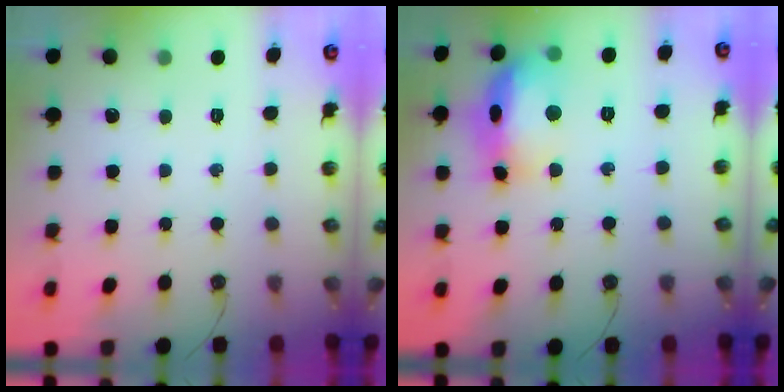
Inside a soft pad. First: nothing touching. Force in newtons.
{"total": 15.6, "press": 15.5, "slide": 1.7}